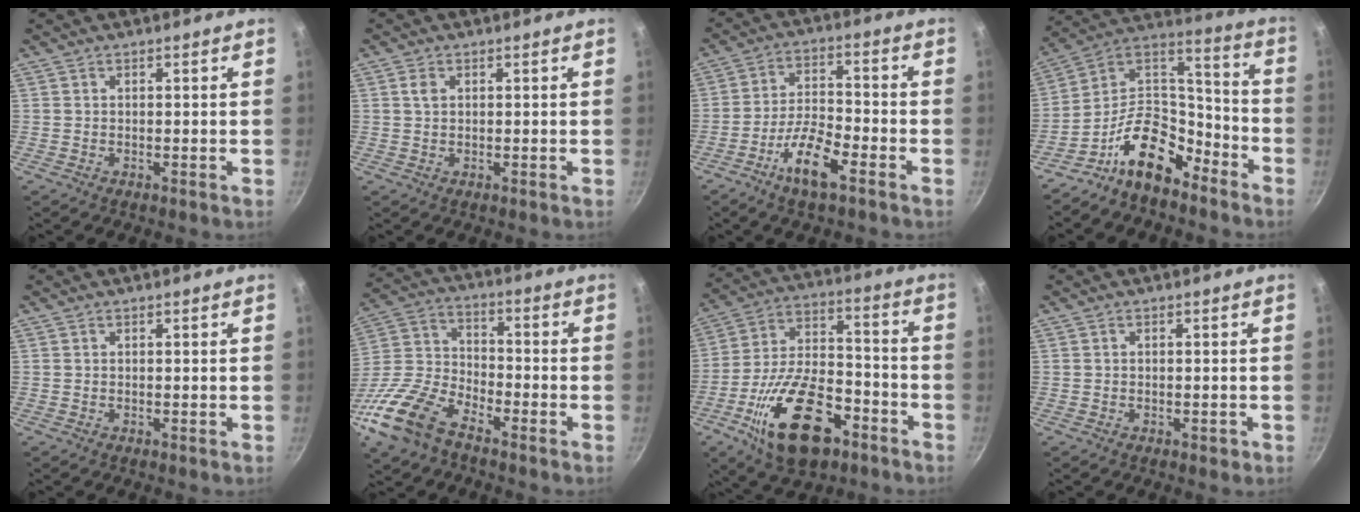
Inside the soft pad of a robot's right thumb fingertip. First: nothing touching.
{"total": 1.8, "force": [0.6, 1.2, 1.2], "torque": [-0.021, -0.002, 0.011]}
{"total": 9.5, "force": [-5.3, 2.8, 7.3], "torque": [-0.137, 0.034, -0.099]}
{"total": 15.4, "force": [-9.8, 8.1, 8.8], "torque": [-0.122, 0.105, -0.190]}
{"total": 0.0}
{"total": 14.0, "force": [-7.9, 3.3, 11.0], "torque": [-0.228, 0.032, -0.170]}
{"total": 21.2, "force": [-9.9, 10.9, 15.2], "torque": [-0.250, 0.052, -0.166]}
{"total": 1.0, "force": [-0.5, 0.5, 0.8], "torque": [-0.012, 0.001, -0.002]}